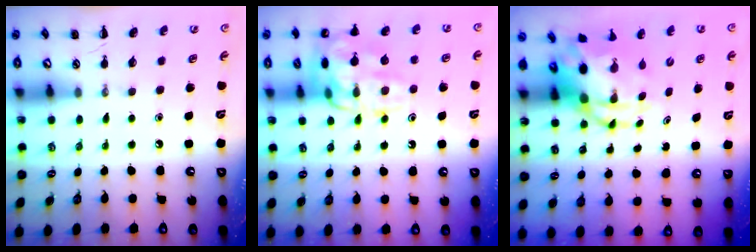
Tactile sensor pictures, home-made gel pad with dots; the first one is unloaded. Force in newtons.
{"total": 16.9, "press": 16.9, "slide": 0.4}
{"total": 7.5, "press": 7.2, "slide": 1.8}